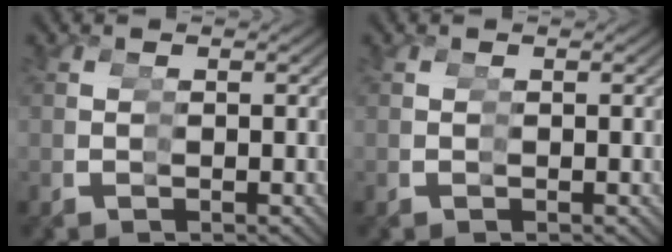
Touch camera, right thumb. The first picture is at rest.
{"total": 0.0}